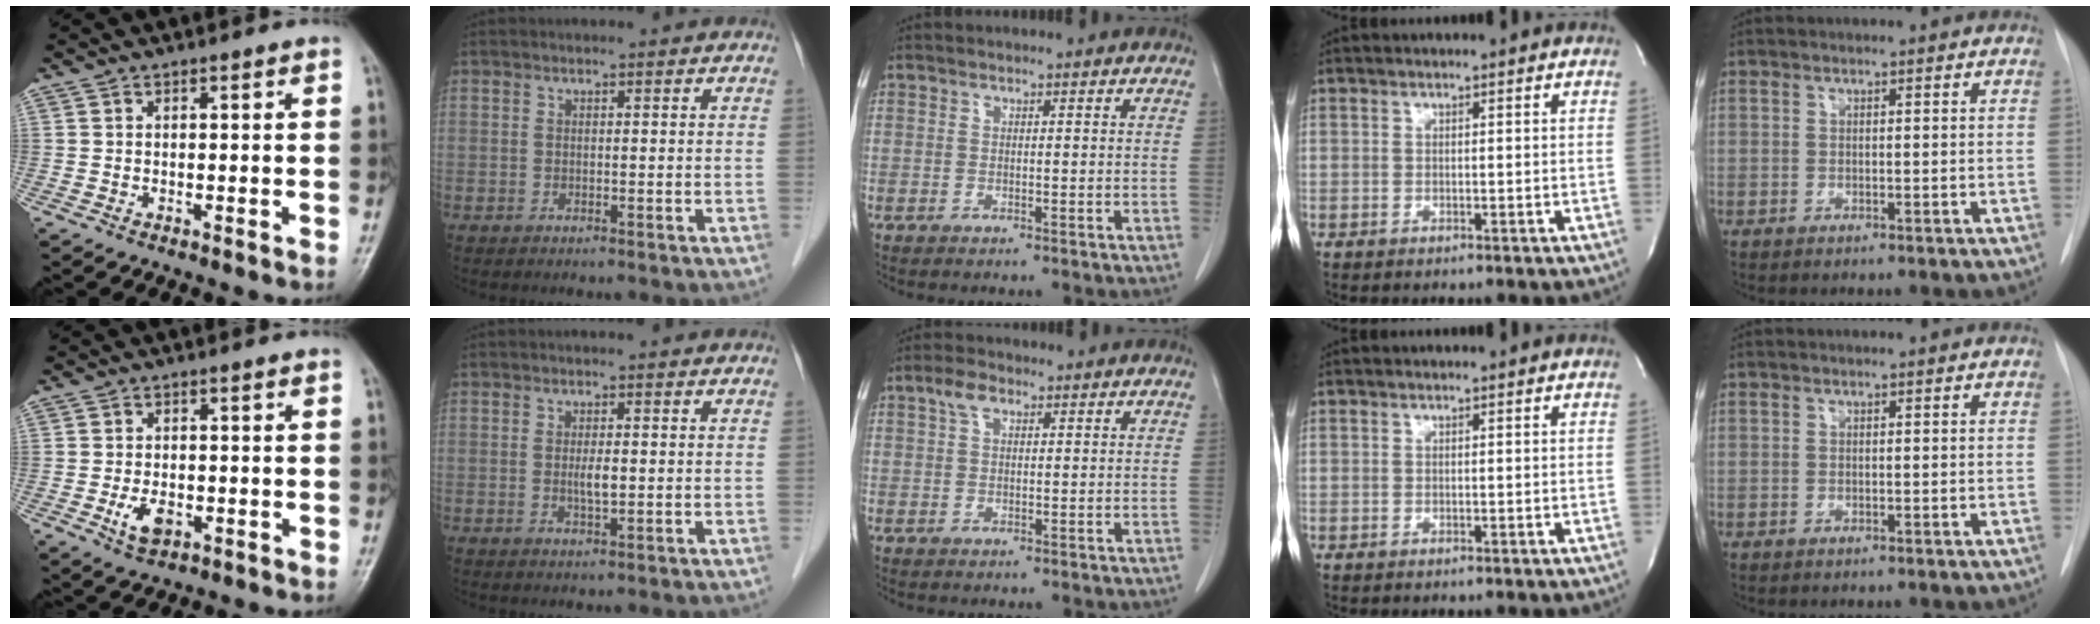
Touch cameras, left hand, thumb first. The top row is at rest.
{"thumb": {"total": 4.5, "force": [-1.4, 2.7, 3.3], "torque": [-0.058, 0.001, -0.020]}, "index": {"total": 2.0, "force": [0.0, 0.3, 1.9], "torque": [-0.039, -0.002, 0.002]}, "middle": {"total": 2.6, "force": [1.3, 1.4, 1.8], "torque": [-0.040, 0.013, 0.027]}}